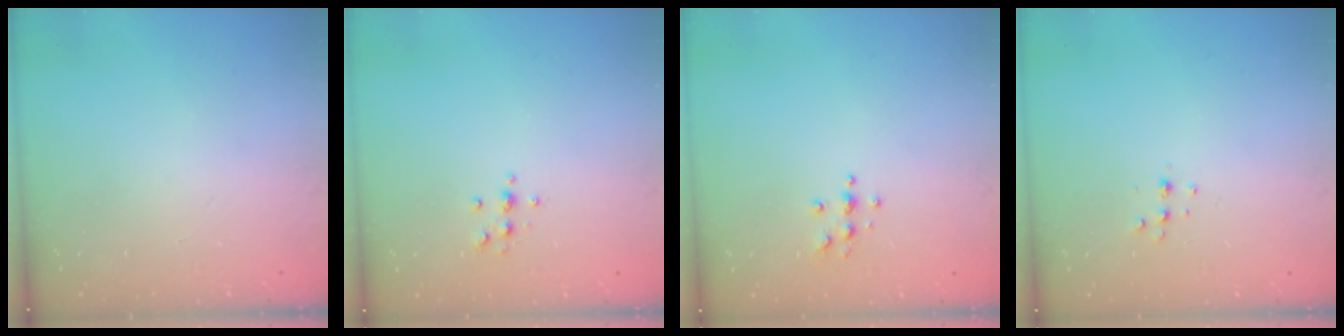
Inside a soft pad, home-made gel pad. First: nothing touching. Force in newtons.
{"total": 5.4, "press": 5.2, "slide": 1.4}
{"total": 5.4, "press": 5.4, "slide": 0.7}
{"total": 4.3, "press": 4.2, "slide": 0.8}